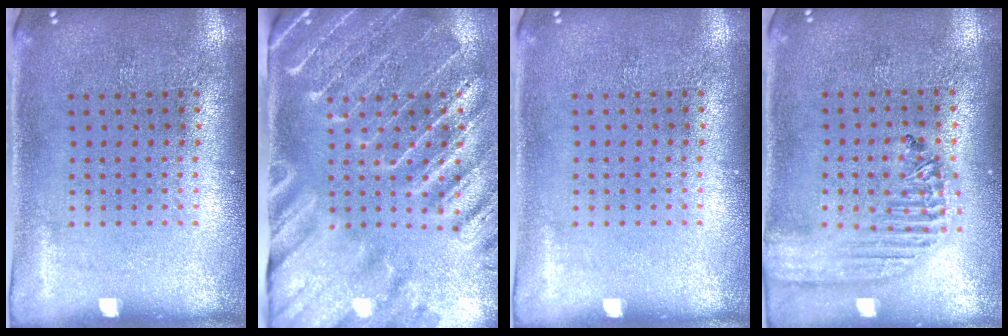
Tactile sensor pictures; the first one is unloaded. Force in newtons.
{"total": 3.8, "press": 3.2, "slide": 1.9}
{"total": 0.0}
{"total": 1.9, "press": 1.7, "slide": 0.7}